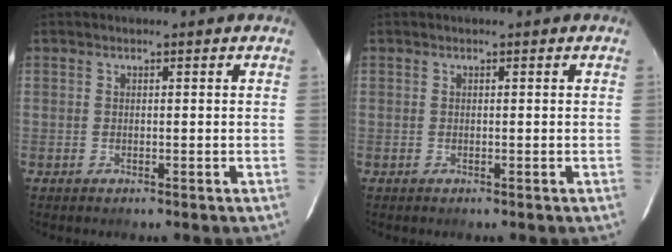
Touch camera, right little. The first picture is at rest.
{"total": 0.0}